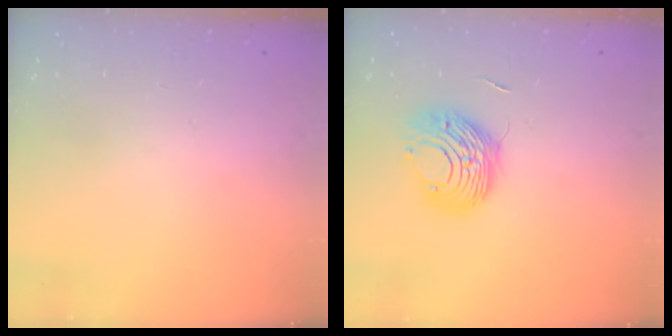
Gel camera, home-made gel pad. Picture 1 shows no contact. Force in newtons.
{"total": 9.3, "press": 9.3, "slide": 0.6}